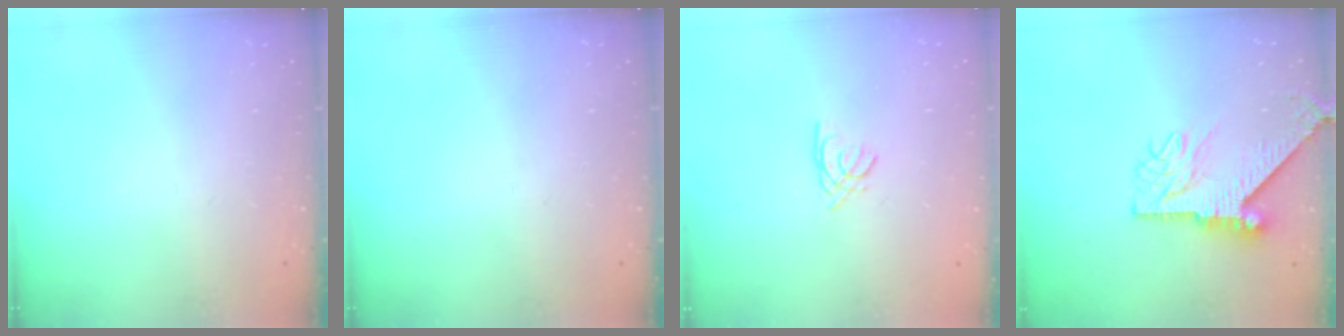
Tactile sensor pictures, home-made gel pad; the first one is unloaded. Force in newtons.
{"total": 0.0}
{"total": 1.7, "press": 1.7, "slide": 0.4}
{"total": 10.2, "press": 10.1, "slide": 1.6}